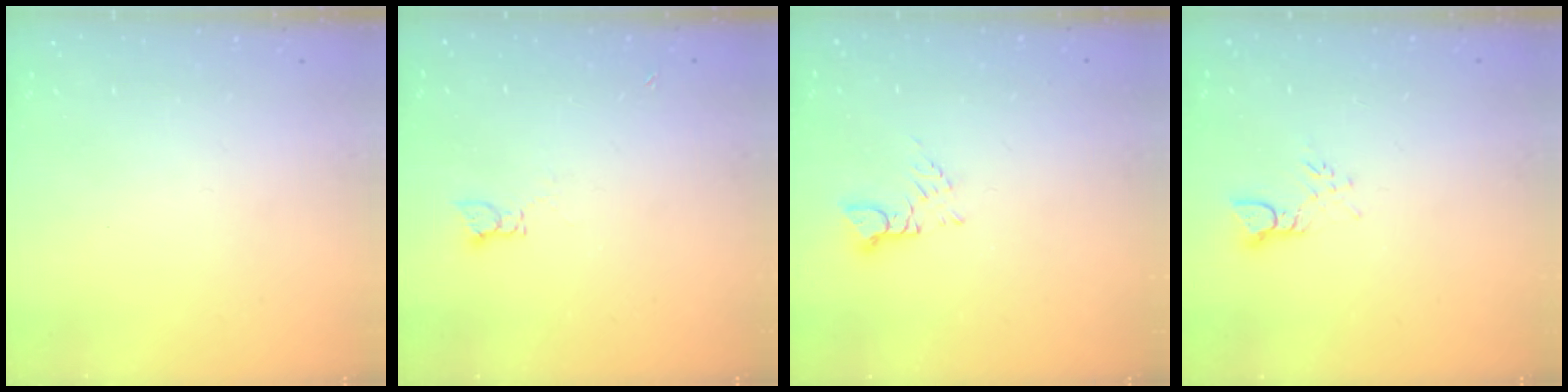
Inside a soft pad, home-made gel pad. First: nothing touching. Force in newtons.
{"total": 2.0, "press": 2.0, "slide": 0.2}
{"total": 2.8, "press": 2.8, "slide": 0.5}
{"total": 2.7, "press": 2.7, "slide": 0.4}